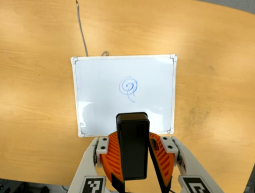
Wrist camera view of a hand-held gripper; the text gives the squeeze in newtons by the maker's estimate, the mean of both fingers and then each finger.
{"total": 7.6, "left": 8.3, "right": 6.9}